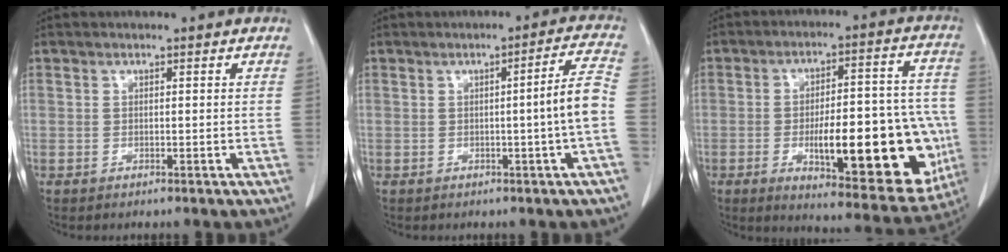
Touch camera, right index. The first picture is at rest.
{"total": 5.6, "force": [-1.1, -1.2, 5.4], "torque": [-0.072, 0.004, -0.017]}
{"total": 23.8, "force": [-5.6, 6.9, 22.1], "torque": [-0.237, 0.016, -0.053]}